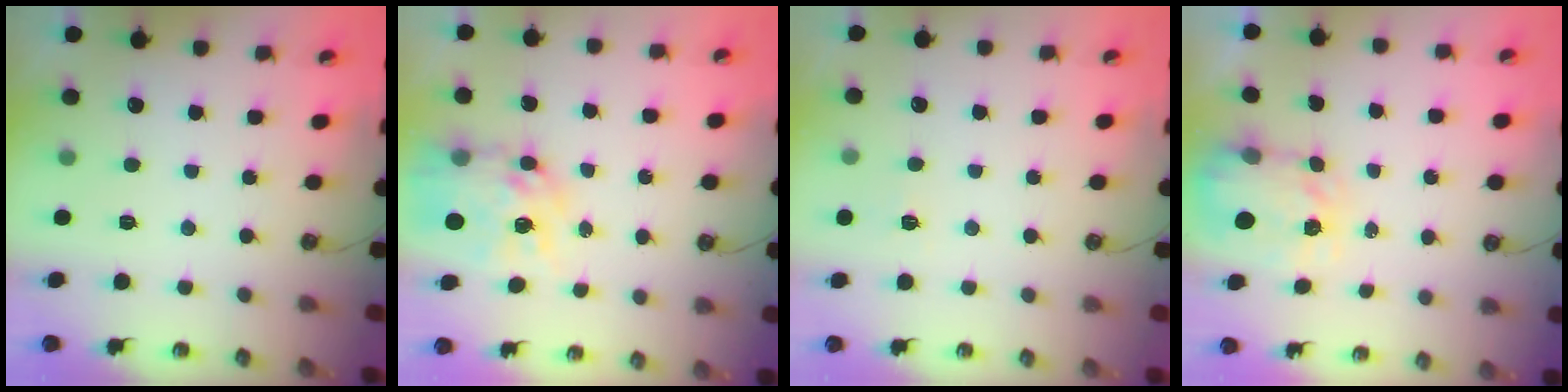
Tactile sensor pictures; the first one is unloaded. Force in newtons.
{"total": 14.2, "press": 14.1, "slide": 1.5}
{"total": 2.7, "press": 2.7, "slide": 0.3}
{"total": 3.5, "press": 3.5, "slide": 0.4}